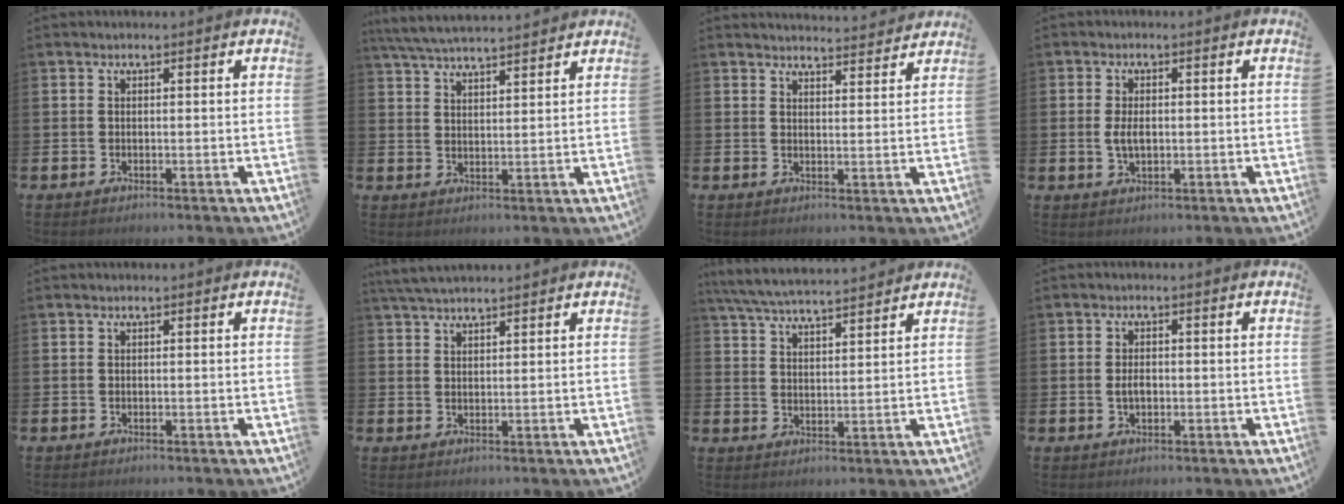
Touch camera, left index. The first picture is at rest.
{"total": 5.4, "force": [5.2, 0.3, 1.2], "torque": [-0.039, -0.023, 0.095]}
{"total": 3.7, "force": [3.7, 0.1, 0.0], "torque": [0.008, -0.031, 0.064]}
{"total": 3.0, "force": [0.0, 1.7, 2.5], "torque": [-0.037, 0.002, -0.004]}
{"total": 0.0}
{"total": 3.6, "force": [3.3, 0.6, 1.2], "torque": [-0.024, -0.009, 0.060]}
{"total": 6.1, "force": [5.9, 0.3, 1.4], "torque": [-0.047, -0.030, 0.106]}
{"total": 2.0, "force": [-0.1, 1.2, 1.6], "torque": [-0.019, 0.002, -0.007]}